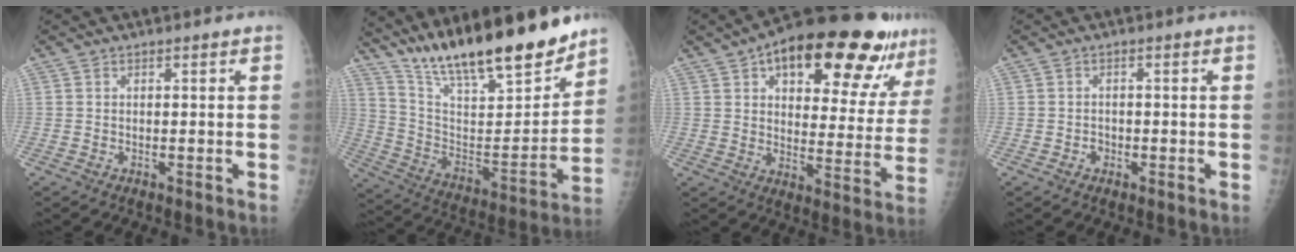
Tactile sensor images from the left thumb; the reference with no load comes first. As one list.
[{"total": 24.3, "force": [19.5, 5.5, 13.3], "torque": [-0.186, -0.094, 0.332]}, {"total": 25.7, "force": [15.0, 9.8, 18.3], "torque": [-0.225, -0.020, 0.213]}, {"total": 1.6, "force": [-0.7, 1.3, 0.5], "torque": [0.001, 0.008, -0.013]}]